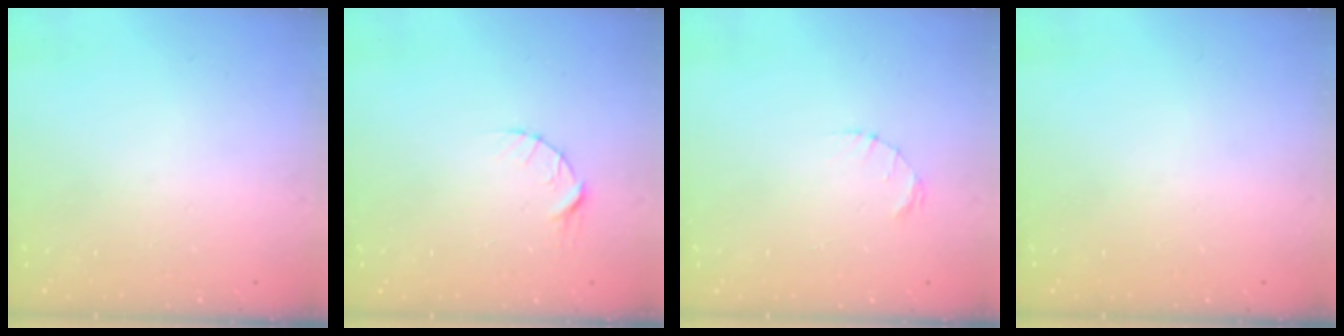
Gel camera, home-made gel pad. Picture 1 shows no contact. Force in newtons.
{"total": 5.0, "press": 4.9, "slide": 0.7}
{"total": 1.4, "press": 1.4, "slide": 0.2}
{"total": 0.0}